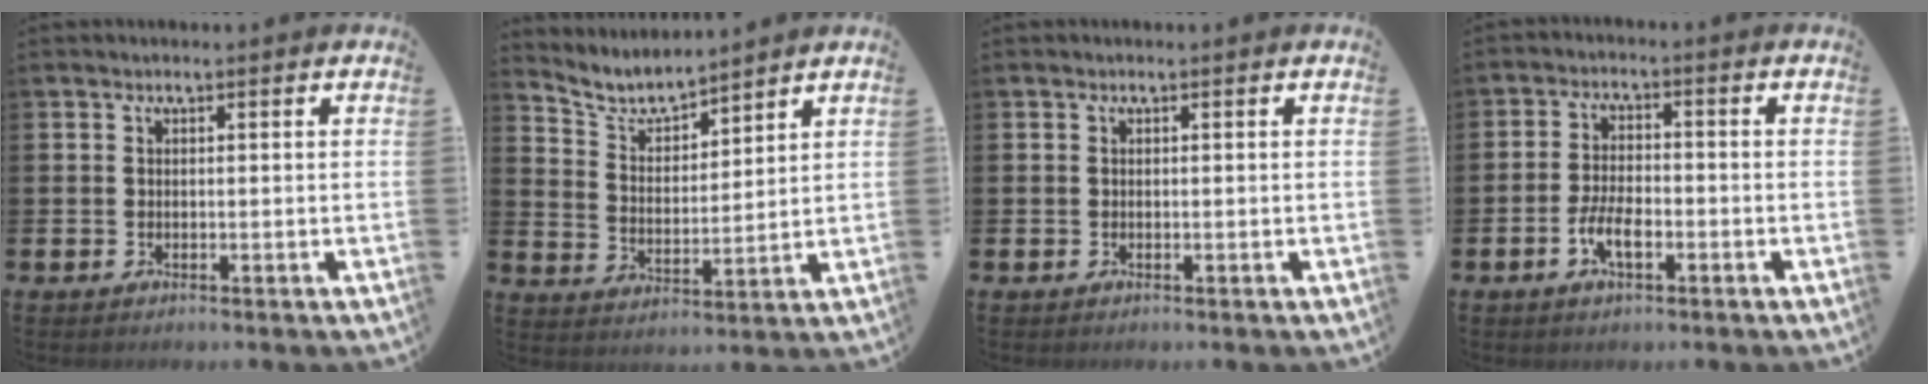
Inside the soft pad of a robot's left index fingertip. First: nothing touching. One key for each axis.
{"total": 4.9, "fx": 4.6, "fy": 1.2, "fz": 1.0, "tx": -0.043, "ty": -0.034, "tz": 0.077}
{"total": 0.0}
{"total": 4.2, "fx": -1.5, "fy": 1.8, "fz": 3.4, "tx": -0.059, "ty": 0.002, "tz": -0.031}